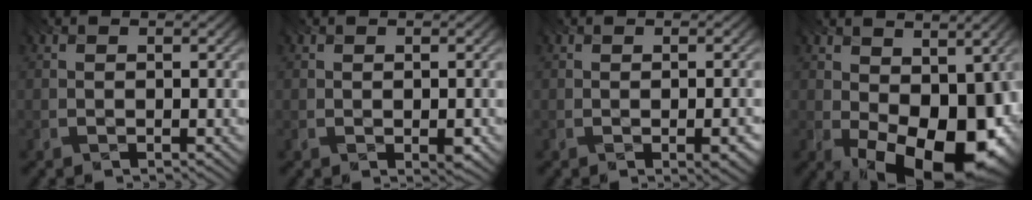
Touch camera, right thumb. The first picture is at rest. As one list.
[{"total": 1.6, "force": [-0.5, 0.5, 1.4], "torque": [-0.020, -0.003, -0.007]}, {"total": 3.2, "force": [-1.1, 1.0, 2.9], "torque": [-0.025, 0.002, -0.015]}, {"total": 15.7, "force": [-2.2, 9.0, 12.6], "torque": [-0.150, -0.034, -0.004]}]